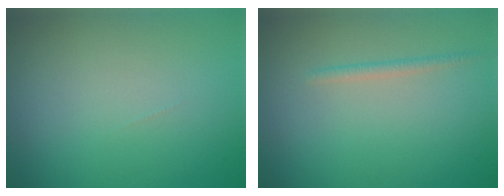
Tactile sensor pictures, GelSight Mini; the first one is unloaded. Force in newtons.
{"total": 1.0, "press": 1.0, "slide": 0.0}